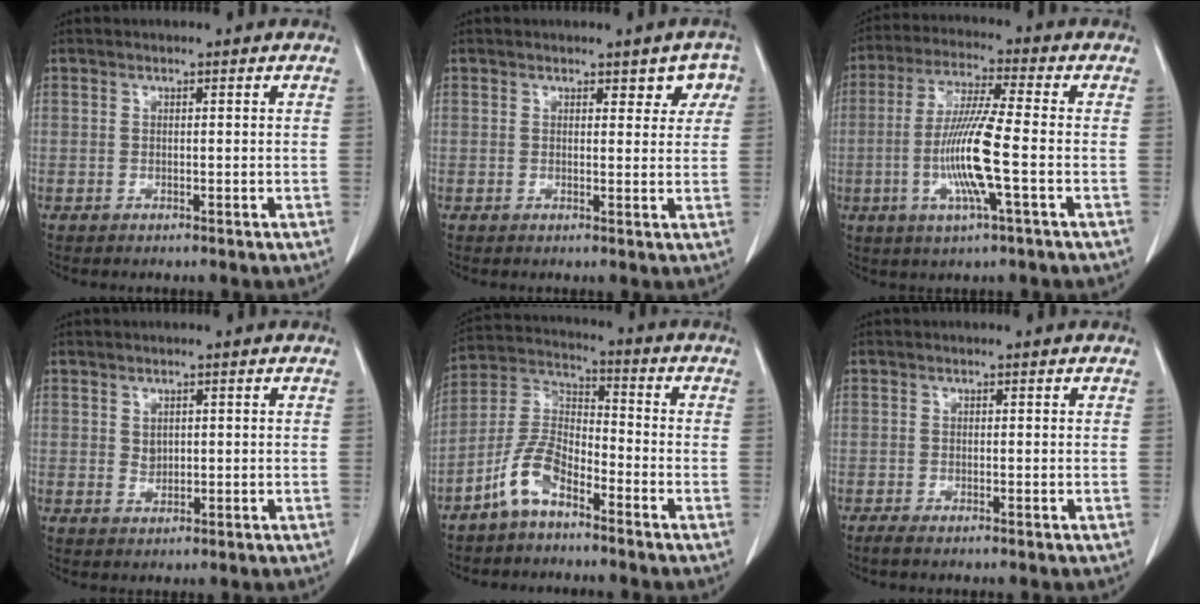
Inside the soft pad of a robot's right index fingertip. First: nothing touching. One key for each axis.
{"total": 3.6, "fx": 2.0, "fy": 2.1, "fz": 2.2, "tx": -0.006, "ty": 0.007, "tz": 0.020}
{"total": 11.3, "fx": -2.3, "fy": -0.1, "fz": 11.0, "tx": -0.217, "ty": -0.009, "tz": -0.049}
{"total": 1.5, "fx": 0.6, "fy": 1.1, "fz": 0.8, "tx": -0.009, "ty": -0.003, "tz": 0.017}
{"total": 8.4, "fx": -5.5, "fy": 3.2, "fz": 5.4, "tx": -0.127, "ty": 0.009, "tz": -0.115}
{"total": 1.3, "fx": -1.0, "fy": 0.1, "fz": 0.8, "tx": -0.019, "ty": -0.005, "tz": -0.018}